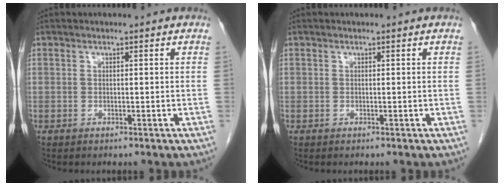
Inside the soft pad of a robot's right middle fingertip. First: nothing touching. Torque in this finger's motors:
{"motor_torque": [-0.13, -0.13, -0.02, -0.01]}